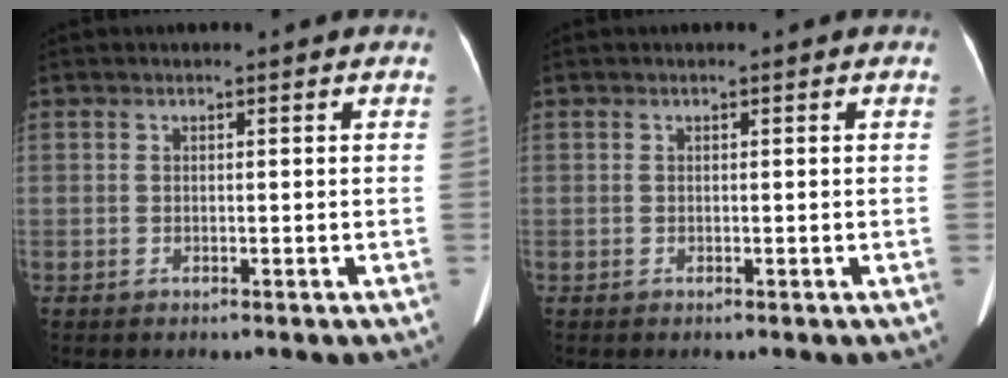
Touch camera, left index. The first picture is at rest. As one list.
[{"total": 0.0}]